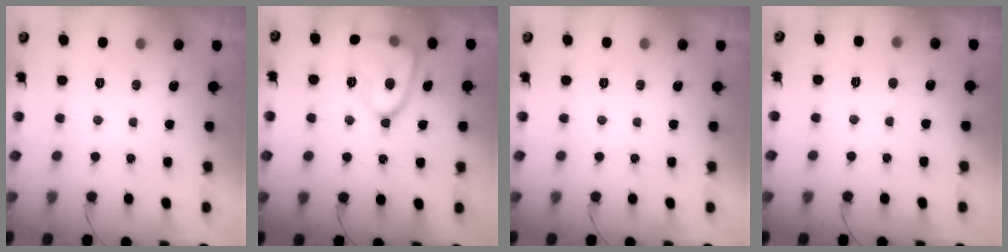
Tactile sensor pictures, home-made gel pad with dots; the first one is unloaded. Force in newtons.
{"total": 13.1, "press": 13.0, "slide": 0.8}
{"total": 0.0}
{"total": 2.8, "press": 2.8, "slide": 0.2}